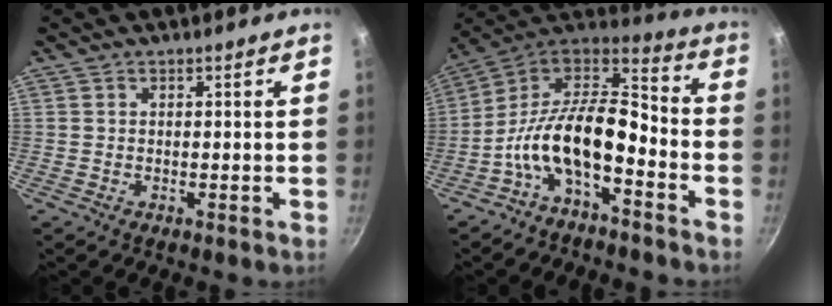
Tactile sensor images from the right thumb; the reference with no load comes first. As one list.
[{"total": 15.5, "force": [-5.7, 6.7, 12.8], "torque": [-0.215, 0.091, -0.109]}]